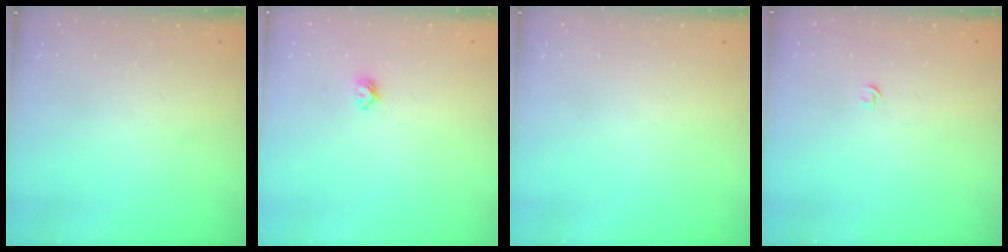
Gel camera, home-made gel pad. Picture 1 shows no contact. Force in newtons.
{"total": 3.5, "press": 3.4, "slide": 0.3}
{"total": 0.0}
{"total": 2.7, "press": 2.6, "slide": 0.6}